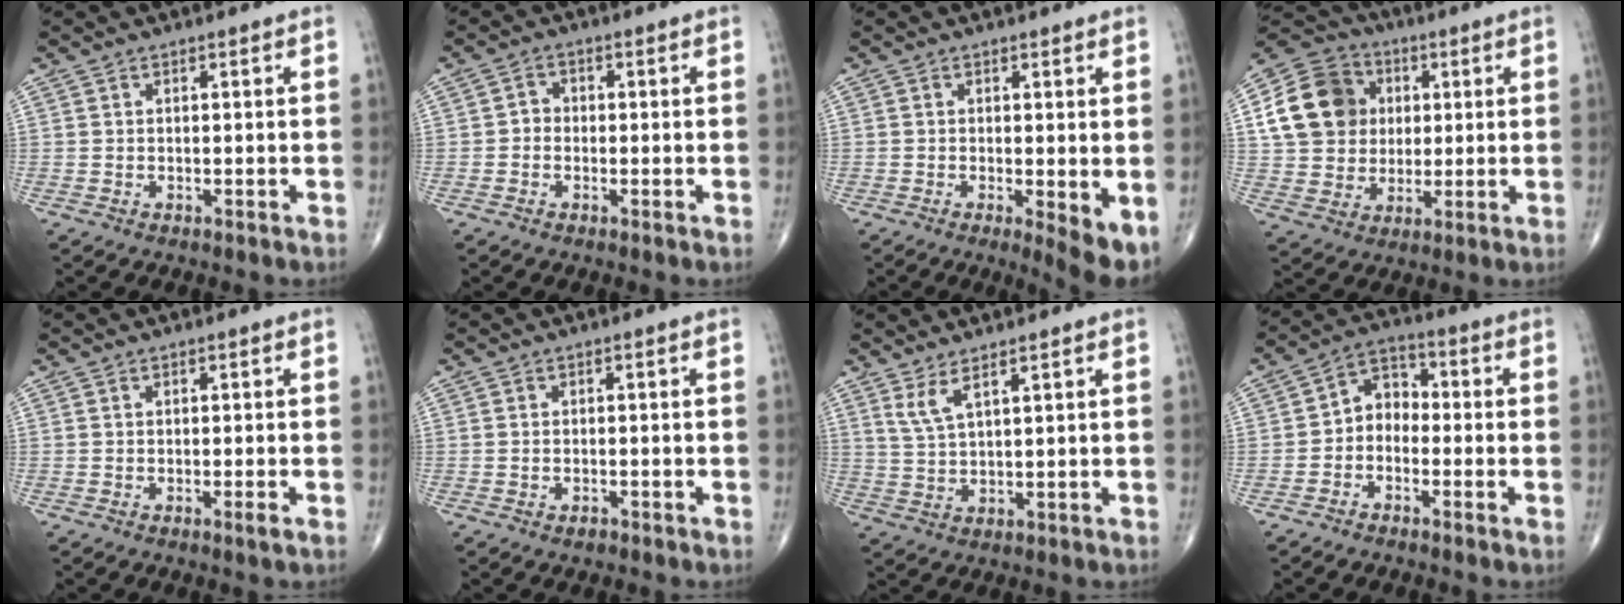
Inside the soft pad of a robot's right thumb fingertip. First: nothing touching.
{"total": 2.1, "force": [-0.5, 1.8, 0.9], "torque": [0.001, 0.008, -0.016]}
{"total": 5.2, "force": [-0.8, 1.1, 5.0], "torque": [-0.078, -0.020, -0.014]}
{"total": 15.7, "force": [3.0, 13.3, 7.6], "torque": [-0.125, 0.011, 0.053]}
{"total": 1.0, "force": [-0.4, -0.2, 0.8], "torque": [-0.016, -0.006, -0.009]}
{"total": 1.1, "force": [-0.7, 0.6, 0.6], "torque": [-0.011, 0.004, -0.009]}
{"total": 3.9, "force": [2.6, 0.6, 2.9], "torque": [-0.067, -0.023, 0.060]}
{"total": 5.9, "force": [-1.5, 4.6, 3.4], "torque": [-0.031, 0.032, -0.044]}